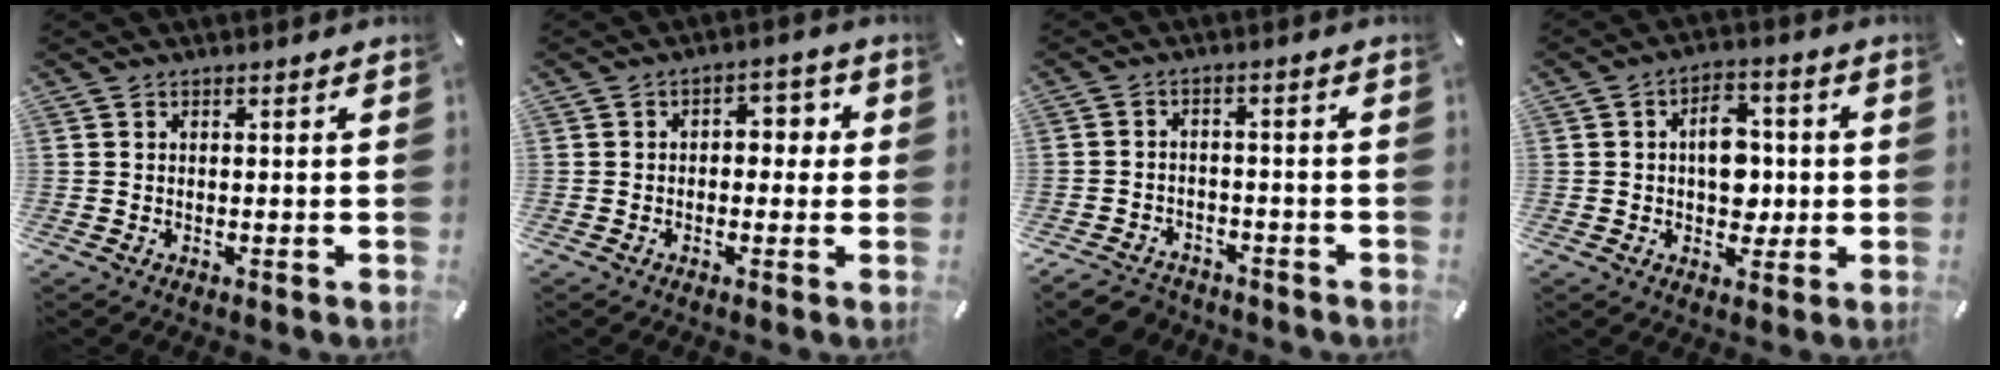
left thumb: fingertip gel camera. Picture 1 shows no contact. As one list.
[{"total": 4.3, "force": [-0.6, 3.0, 3.0], "torque": [-0.037, 0.009, -0.022]}, {"total": 4.7, "force": [-3.8, 2.6, 1.1], "torque": [-0.027, 0.019, -0.075]}, {"total": 9.1, "force": [0.2, 6.5, 6.3], "torque": [-0.074, 0.002, 0.001]}]